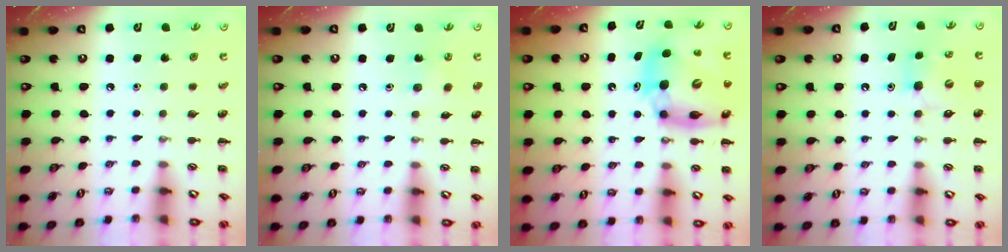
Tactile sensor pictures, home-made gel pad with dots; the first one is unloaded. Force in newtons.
{"total": 4.3, "press": 4.1, "slide": 1.3}
{"total": 14.1, "press": 13.5, "slide": 4.2}
{"total": 4.9, "press": 4.8, "slide": 1.0}